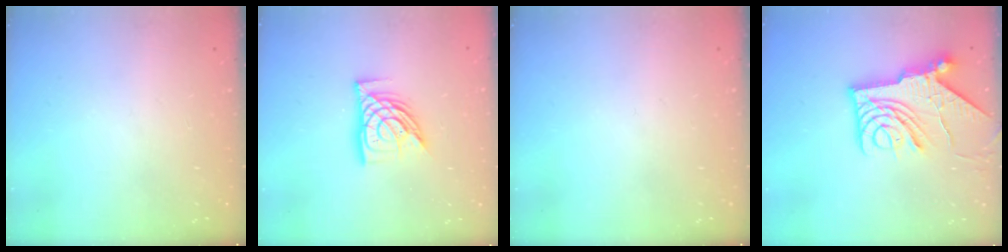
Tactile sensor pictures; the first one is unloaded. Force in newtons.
{"total": 12.1, "press": 12.0, "slide": 1.4}
{"total": 0.0}
{"total": 13.7, "press": 13.6, "slide": 1.5}